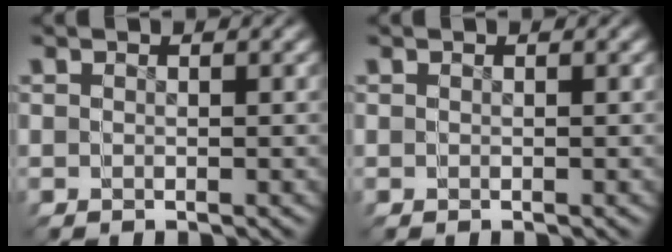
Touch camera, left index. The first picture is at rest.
{"total": 0.0}